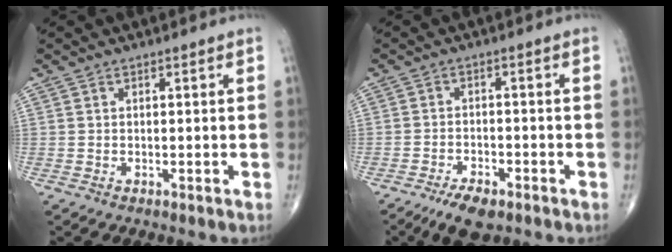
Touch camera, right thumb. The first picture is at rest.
{"total": 5.9, "force": [-4.0, 2.3, 3.7], "torque": [-0.066, 0.007, -0.066]}